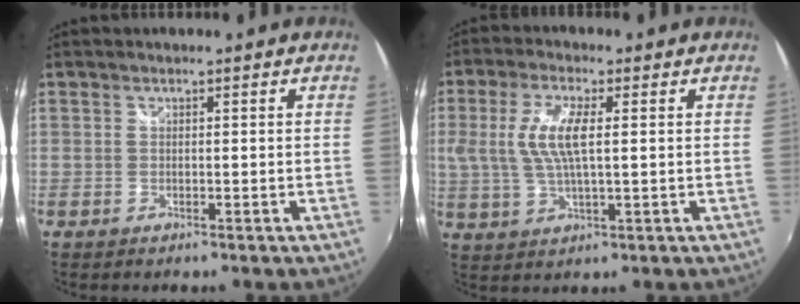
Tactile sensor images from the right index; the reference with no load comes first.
{"total": 8.8, "force": [1.2, 2.6, 8.3], "torque": [-0.170, 0.002, 0.026]}